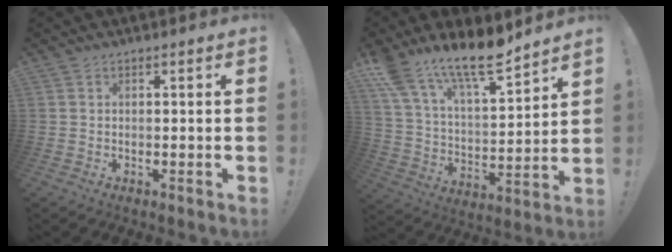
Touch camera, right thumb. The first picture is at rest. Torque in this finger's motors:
{"motor_torque": [0.74, 1.64, 0.35, 0.34, 0.12]}